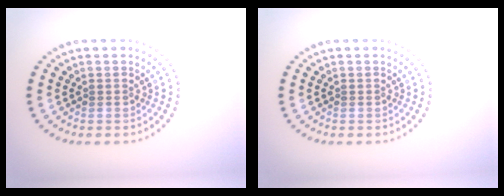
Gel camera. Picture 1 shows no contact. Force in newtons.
{"total": 0.0}